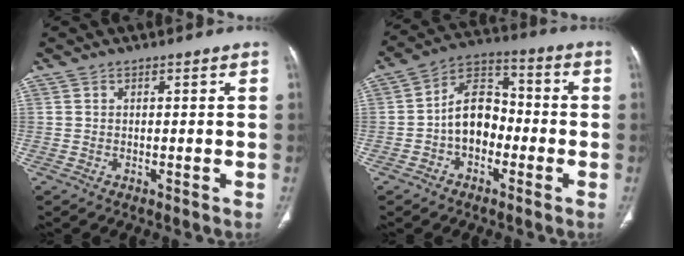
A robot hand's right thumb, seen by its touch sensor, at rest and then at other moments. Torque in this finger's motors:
{"motor_torque": [1.38, 1.57, 1.46, -0.59, 0.09]}